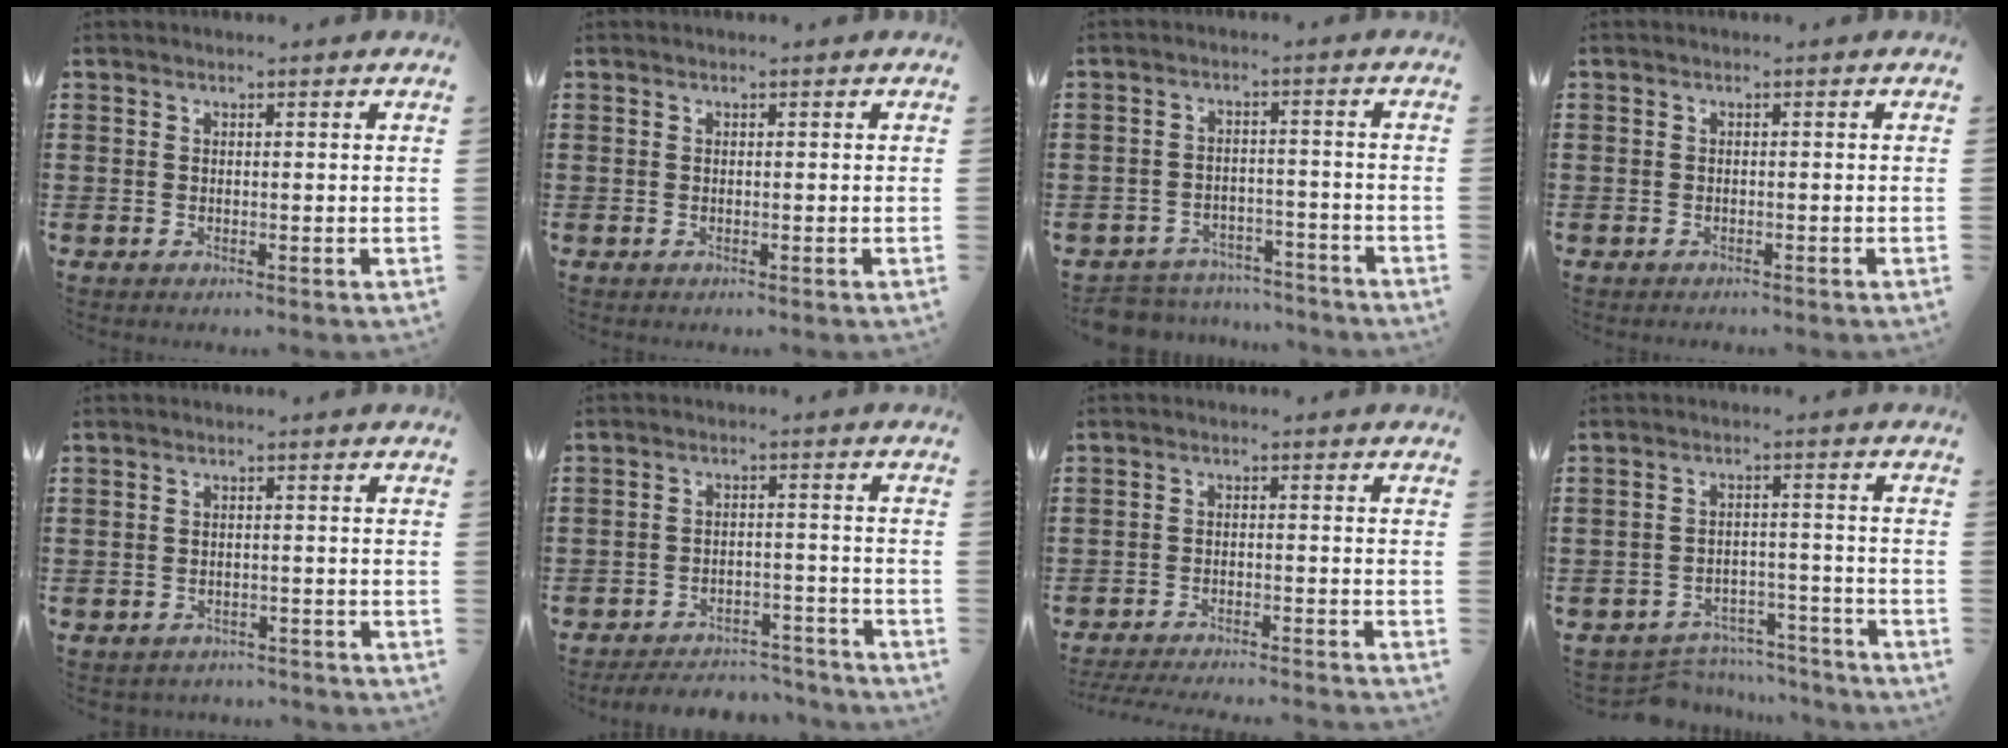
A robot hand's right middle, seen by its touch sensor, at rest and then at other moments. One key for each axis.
{"total": 0.0}
{"total": 5.0, "fx": -4.9, "fy": 1.1, "fz": 0.0, "tx": -0.009, "ty": 0.011, "tz": -0.103}
{"total": 0.9, "fx": -0.8, "fy": 0.5, "fz": -0.2, "tx": 0.002, "ty": 0.004, "tz": -0.018}
{"total": 1.9, "fx": -1.8, "fy": 0.4, "fz": -0.2, "tx": -0.005, "ty": 0.000, "tz": -0.042}
{"total": 5.1, "fx": -5.0, "fy": 0.9, "fz": 0.2, "tx": -0.009, "ty": 0.012, "tz": -0.106}
{"total": 3.6, "fx": -3.6, "fy": -0.2, "fz": 0.6, "tx": -0.011, "ty": -0.002, "tz": -0.072}
{"total": 5.3, "fx": -5.2, "fy": 1.1, "fz": 0.3, "tx": -0.012, "ty": 0.013, "tz": -0.107}